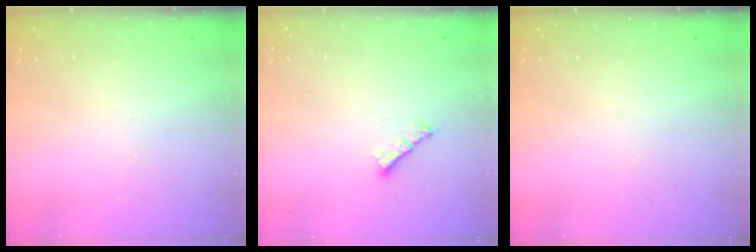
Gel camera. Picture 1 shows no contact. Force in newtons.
{"total": 1.2, "press": 1.2, "slide": 0.3}
{"total": 0.0}